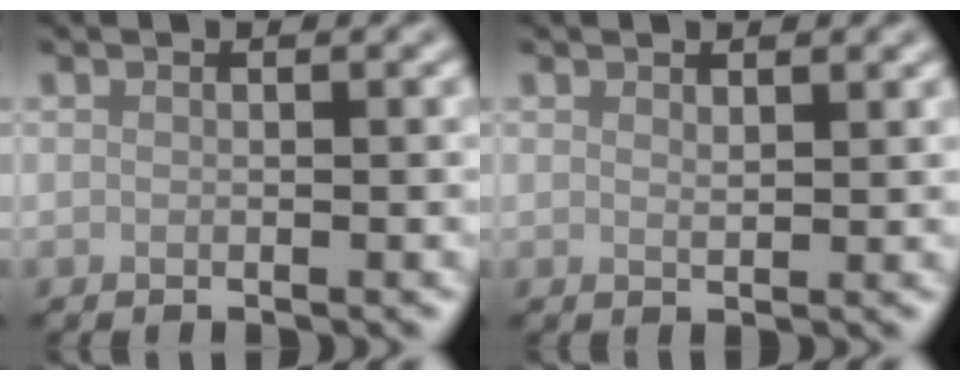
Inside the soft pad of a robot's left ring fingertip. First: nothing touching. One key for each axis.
{"total": 0.9, "fx": 0.8, "fy": 0.2, "fz": 0.4, "tx": -0.010, "ty": -0.002, "tz": 0.014}